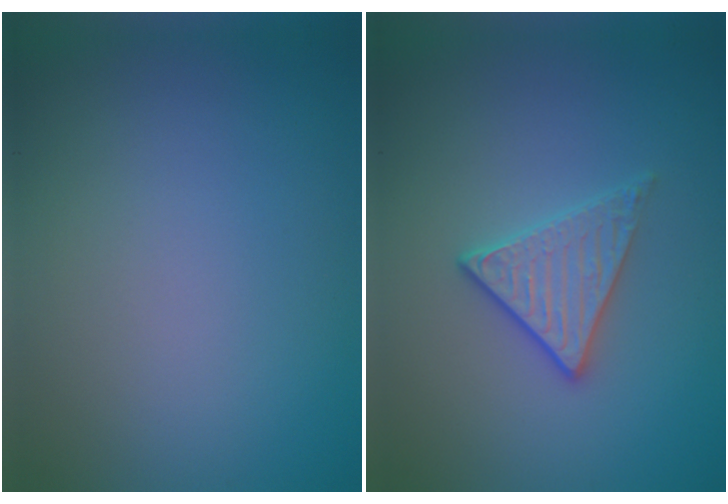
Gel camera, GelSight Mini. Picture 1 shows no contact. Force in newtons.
{"total": 2.8, "press": 2.6, "slide": 1.1}